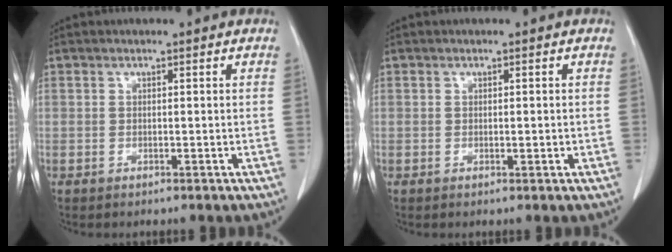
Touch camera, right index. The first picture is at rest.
{"total": 1.1, "force": [0.0, 0.3, 1.0], "torque": [-0.019, -0.004, 0.002]}